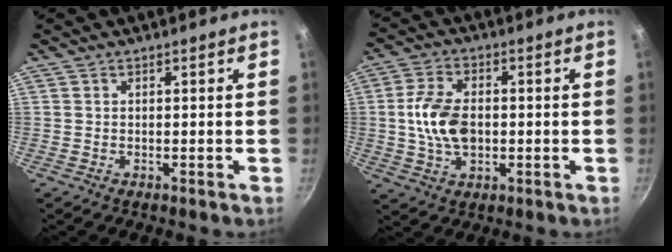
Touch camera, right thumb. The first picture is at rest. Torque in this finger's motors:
{"motor_torque": [-0.46, 0.45, 0.58, 0.50, 0.01]}